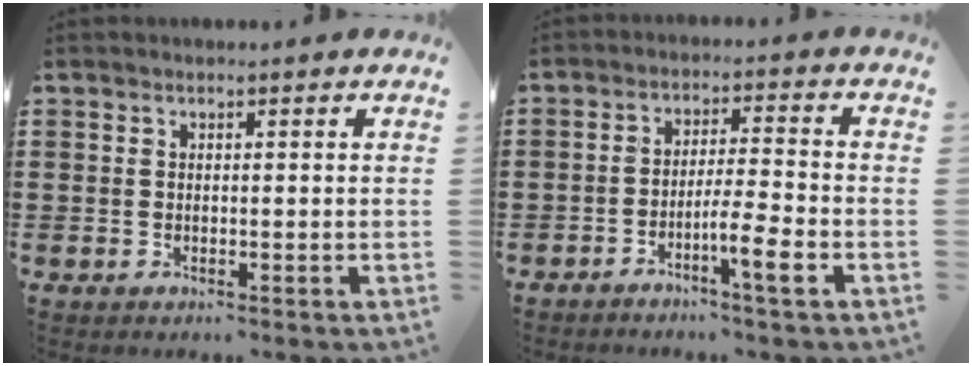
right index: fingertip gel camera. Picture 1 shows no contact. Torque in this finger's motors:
{"motor_torque": [-0.27, -0.09, 0.07, 0.06]}